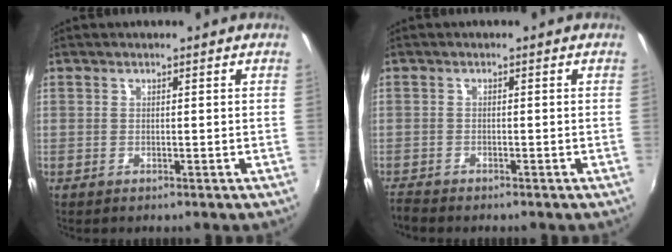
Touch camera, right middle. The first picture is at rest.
{"total": 2.5, "force": [-2.4, 0.3, 0.5], "torque": [-0.019, -0.013, -0.050]}